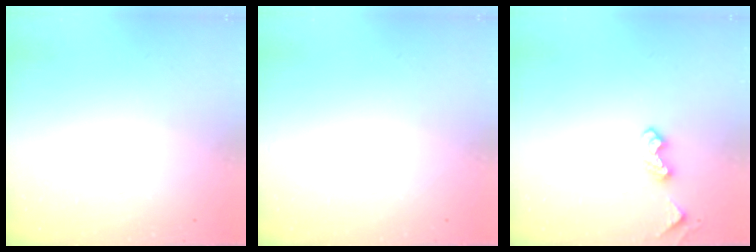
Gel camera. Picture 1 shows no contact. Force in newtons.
{"total": 0.0}
{"total": 4.5, "press": 4.5, "slide": 0.6}